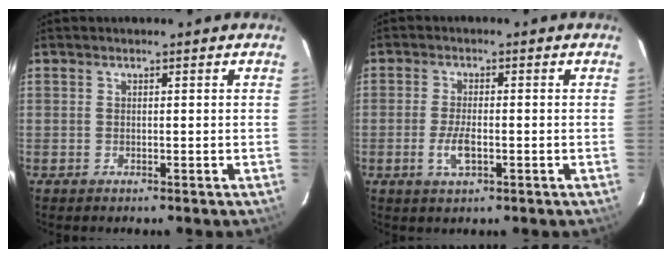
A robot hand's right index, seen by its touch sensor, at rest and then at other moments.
{"total": 4.4, "force": [-1.5, 1.5, 3.9], "torque": [-0.084, -0.005, -0.028]}